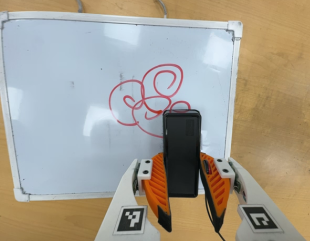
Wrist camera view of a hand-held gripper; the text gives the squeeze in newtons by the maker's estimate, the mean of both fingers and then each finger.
{"total": 4.4, "left": 3.0, "right": 5.8}